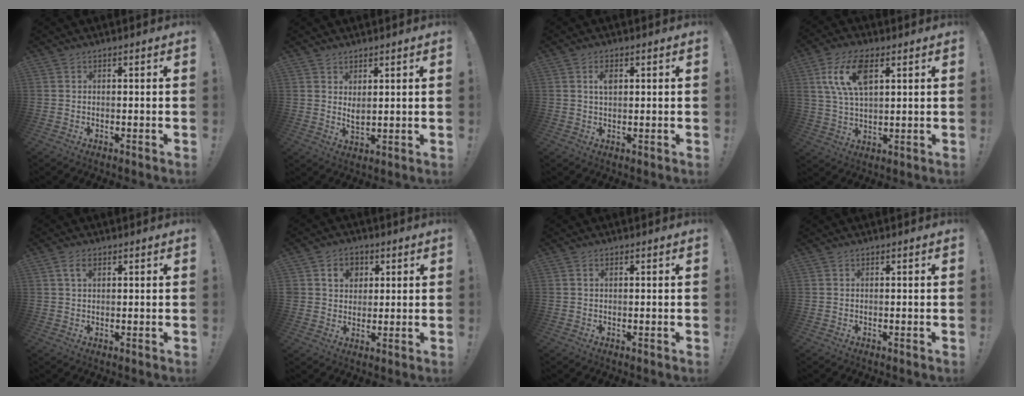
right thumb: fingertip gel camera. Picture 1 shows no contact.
{"total": 3.7, "force": [2.7, 1.5, 2.0], "torque": [-0.024, -0.022, 0.046]}
{"total": 3.0, "force": [1.0, 1.8, 2.2], "torque": [-0.040, 0.001, 0.014]}
{"total": 12.1, "force": [4.9, 6.1, 9.2], "torque": [-0.184, 0.001, 0.091]}
{"total": 3.1, "force": [1.4, 1.8, 2.2], "torque": [-0.038, 0.000, 0.024]}
{"total": 7.4, "force": [2.5, 6.5, 2.5], "torque": [-0.043, -0.005, 0.050]}
{"total": 0.7, "force": [0.3, 0.4, 0.6], "torque": [-0.018, 0.005, 0.007]}
{"total": 0.0}